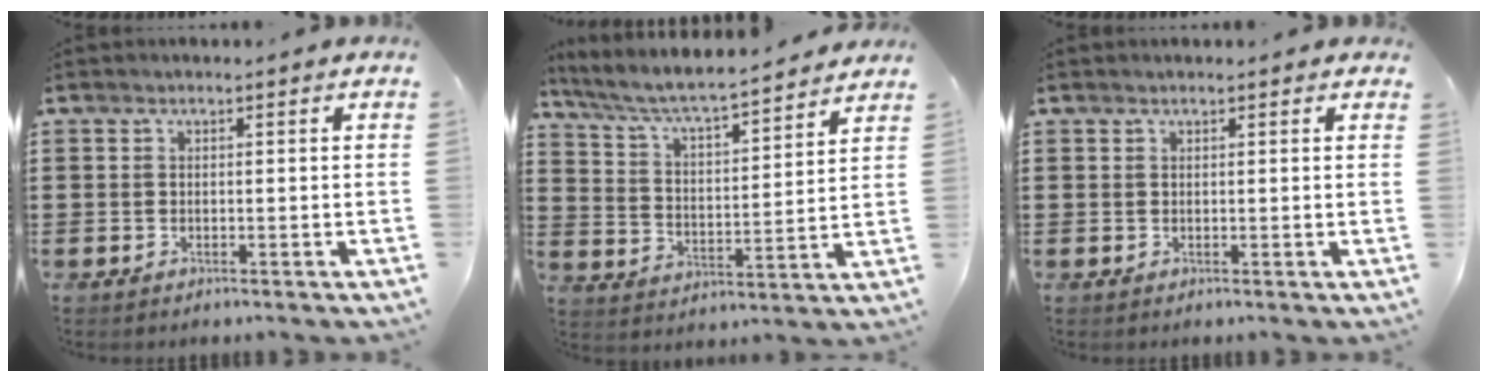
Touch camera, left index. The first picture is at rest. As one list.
[{"total": 5.6, "force": [5.1, 0.1, 2.4], "torque": [-0.070, -0.038, 0.079]}, {"total": 0.7, "force": [0.5, 0.1, 0.4], "torque": [-0.008, 0.001, 0.010]}]